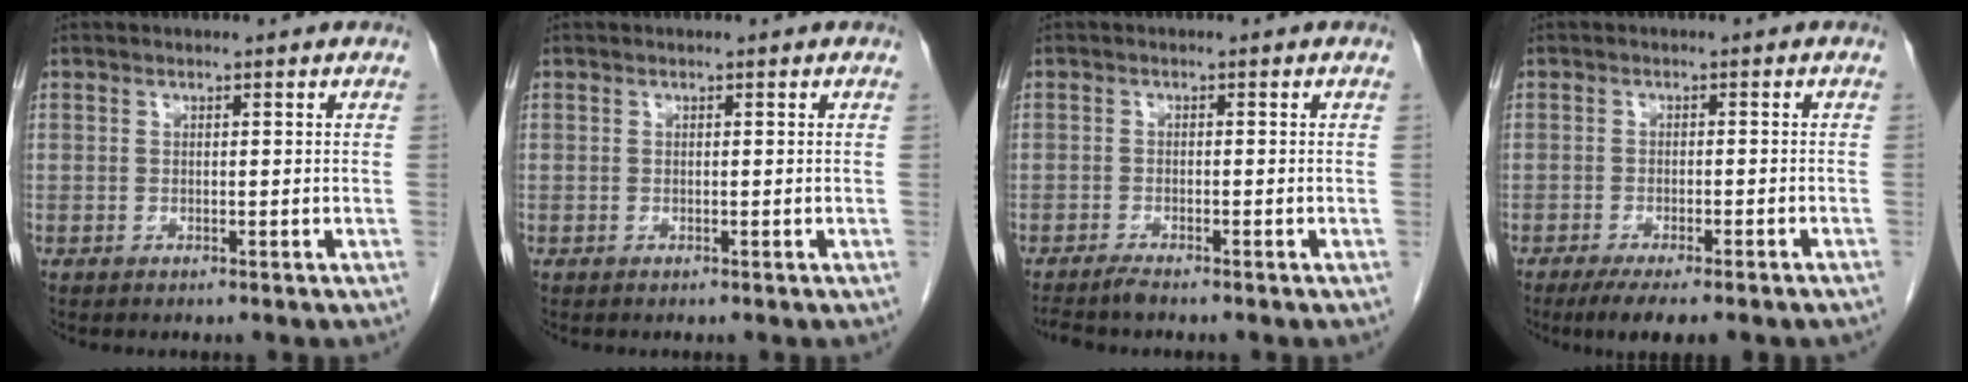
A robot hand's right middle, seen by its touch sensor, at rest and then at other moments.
{"total": 0.0}
{"total": 2.2, "force": [-2.0, -0.3, 0.8], "torque": [-0.019, -0.007, -0.037]}
{"total": 8.0, "force": [-6.2, 1.2, 5.0], "torque": [-0.062, -0.014, -0.086]}